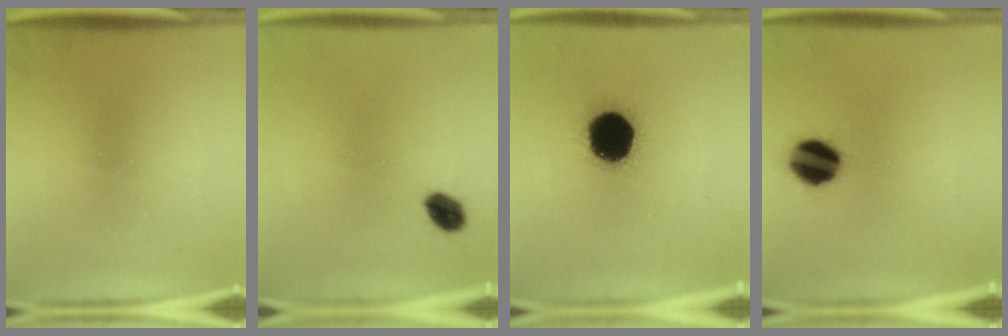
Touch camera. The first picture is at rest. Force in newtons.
{"total": 4.3}
{"total": 18.3}
{"total": 11.7}